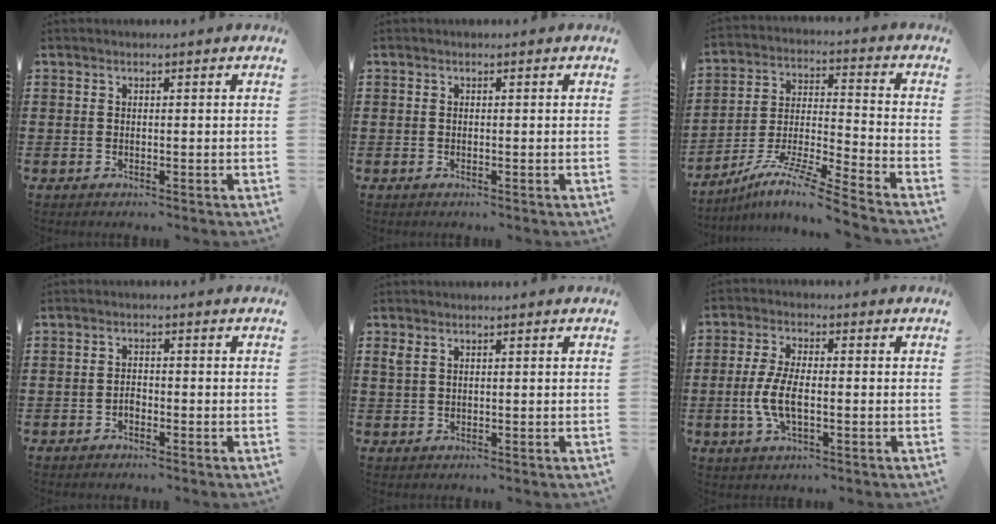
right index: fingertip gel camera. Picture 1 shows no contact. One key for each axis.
{"total": 0.0}
{"total": 9.7, "fx": -8.2, "fy": -0.4, "fz": 5.2, "tx": -0.109, "ty": -0.006, "tz": -0.168}
{"total": 1.5, "fx": -0.8, "fy": 0.9, "fz": 0.9, "tx": -0.020, "ty": 0.000, "tz": -0.016}
{"total": 1.7, "fx": 1.0, "fy": 0.9, "fz": 1.1, "tx": -0.025, "ty": 0.004, "tz": 0.018}
{"total": 6.0, "fx": -1.2, "fy": 2.3, "fz": 5.4, "tx": -0.121, "ty": -0.005, "tz": -0.028}